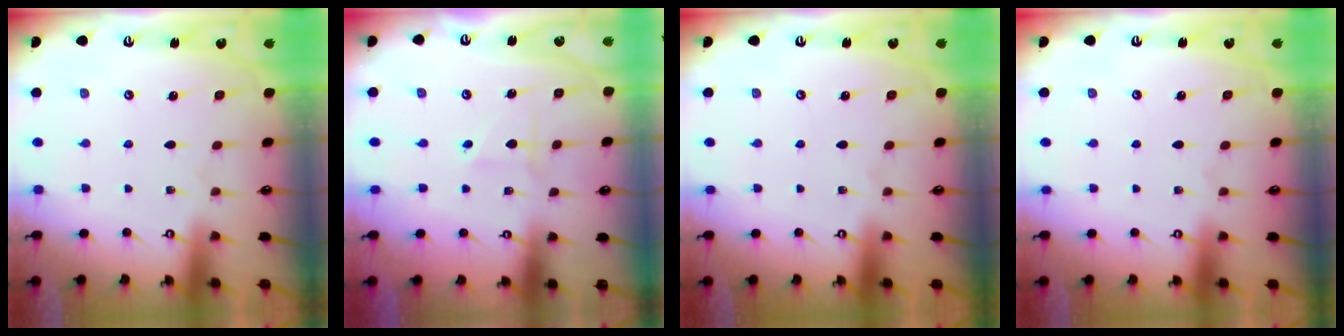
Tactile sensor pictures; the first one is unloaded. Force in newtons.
{"total": 2.3, "press": 2.2, "slide": 0.9}
{"total": 0.0}
{"total": 0.0}